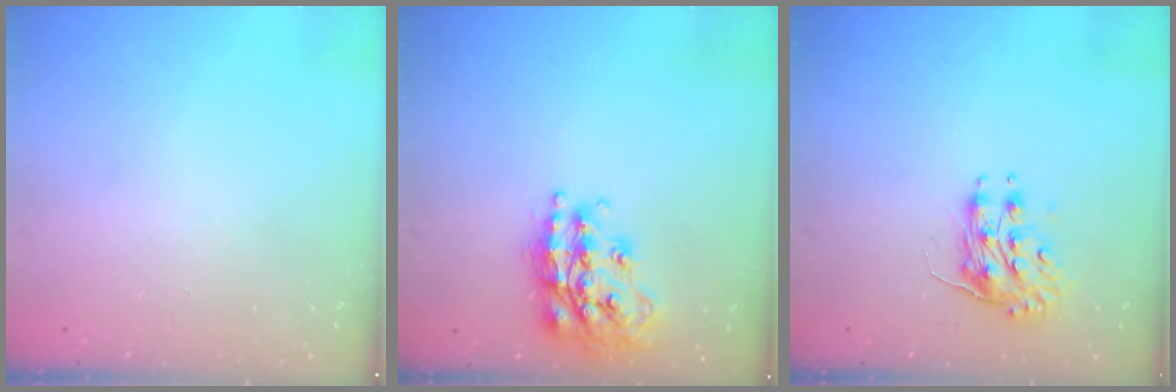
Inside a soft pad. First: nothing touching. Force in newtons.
{"total": 18.0, "press": 17.9, "slide": 1.6}
{"total": 8.4, "press": 8.4, "slide": 0.3}